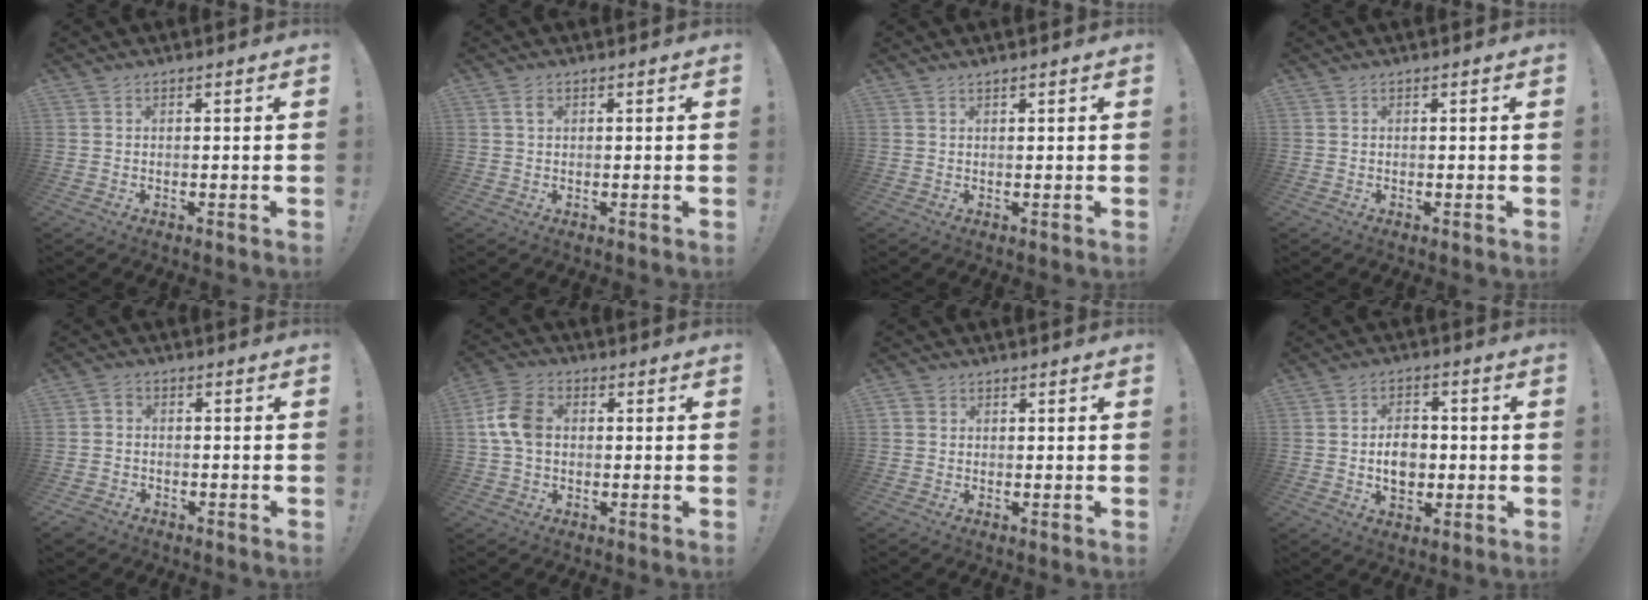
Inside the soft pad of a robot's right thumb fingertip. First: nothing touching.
{"total": 1.5, "force": [0.6, 0.9, 1.0], "torque": [-0.014, -0.001, 0.009]}
{"total": 0.6, "force": [0.6, -0.1, 0.3], "torque": [-0.003, 0.000, 0.010]}
{"total": 0.0}
{"total": 3.3, "force": [-1.9, 2.4, 1.1], "torque": [-0.029, 0.007, -0.034]}
{"total": 10.0, "force": [0.6, 6.9, 7.2], "torque": [-0.143, 0.010, 0.015]}
{"total": 1.4, "force": [0.5, 1.2, 0.3], "torque": [-0.014, 0.006, 0.012]}
{"total": 8.0, "force": [-0.7, 6.1, 5.1], "torque": [-0.083, 0.006, -0.013]}